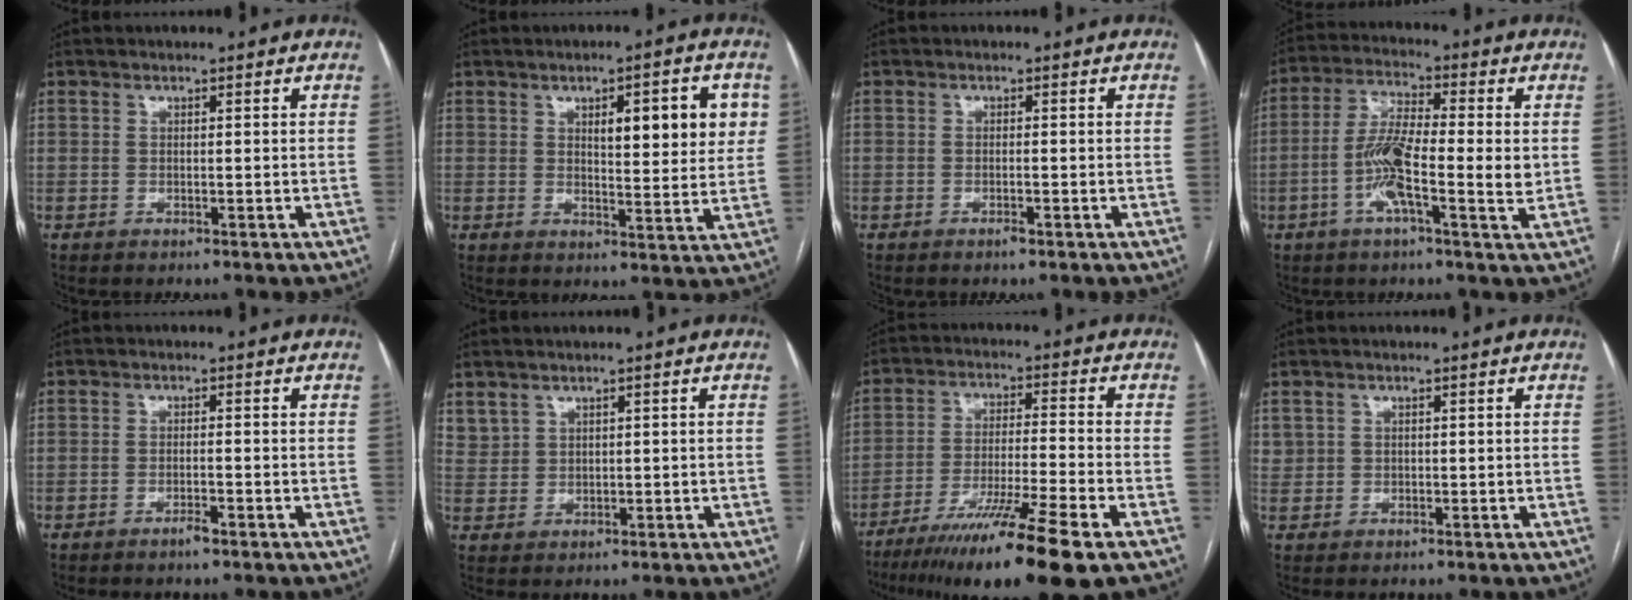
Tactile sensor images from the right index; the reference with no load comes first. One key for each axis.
{"total": 9.7, "fx": 3.1, "fy": 2.5, "fz": 8.8, "tx": -0.116, "ty": 0.008, "tz": 0.043}
{"total": 1.1, "fx": -0.7, "fy": 0.1, "fz": 0.8, "tx": -0.018, "ty": -0.002, "tz": -0.010}
{"total": 10.3, "fx": -1.5, "fy": 1.7, "fz": 10.1, "tx": -0.193, "ty": 0.004, "tz": -0.038}
{"total": 1.7, "fx": -1.2, "fy": 0.1, "fz": 1.2, "tx": -0.022, "ty": -0.001, "tz": -0.019}
{"total": 3.0, "fx": 2.2, "fy": 1.9, "fz": 0.4, "tx": -0.008, "ty": 0.007, "tz": 0.054}
{"total": 15.8, "fx": -10.5, "fy": -1.1, "fz": 11.7, "tx": -0.187, "ty": -0.044, "tz": -0.176}
{"total": 1.5, "fx": 0.7, "fy": 1.3, "fz": 0.1, "tx": 0.011, "ty": 0.007, "tz": 0.009}